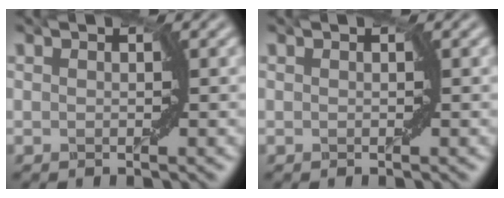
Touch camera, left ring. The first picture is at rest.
{"total": 0.0}